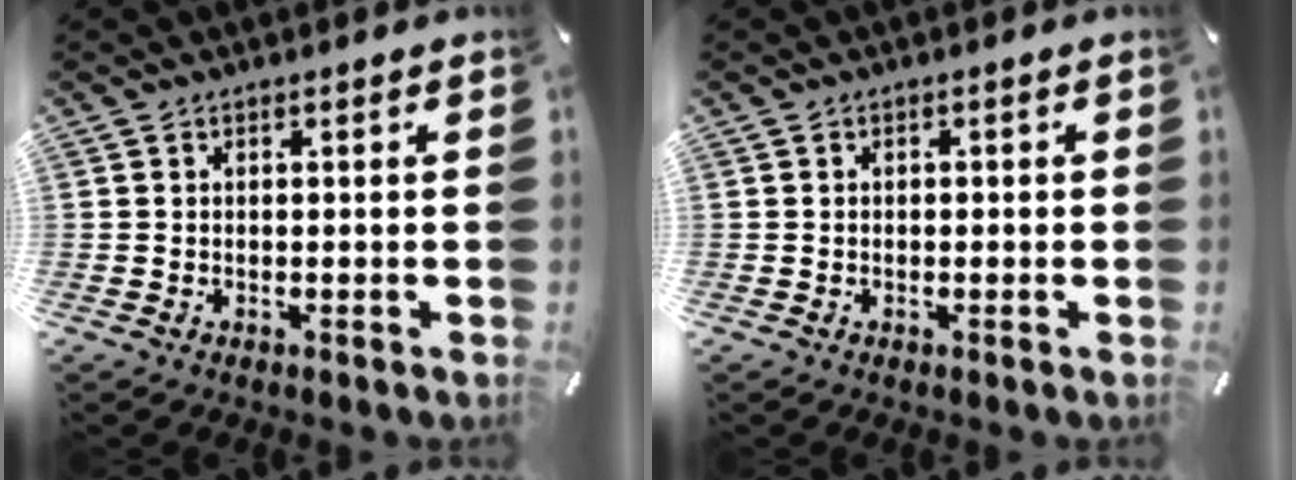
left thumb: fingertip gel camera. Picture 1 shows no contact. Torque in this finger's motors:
{"motor_torque": [-0.18, -0.19, 0.07, 0.00, 0.04]}